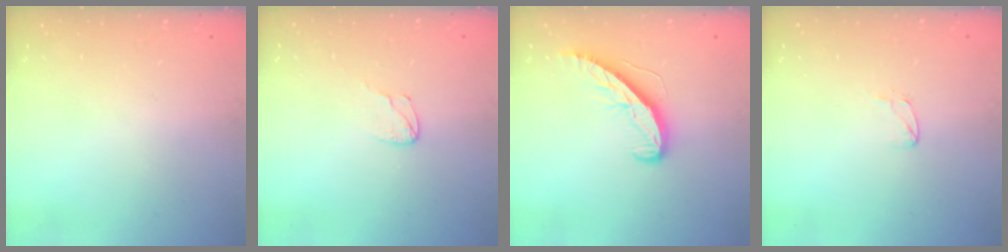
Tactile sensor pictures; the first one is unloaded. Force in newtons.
{"total": 2.7, "press": 2.7, "slide": 0.2}
{"total": 8.6, "press": 8.6, "slide": 0.5}
{"total": 4.1, "press": 4.0, "slide": 0.3}